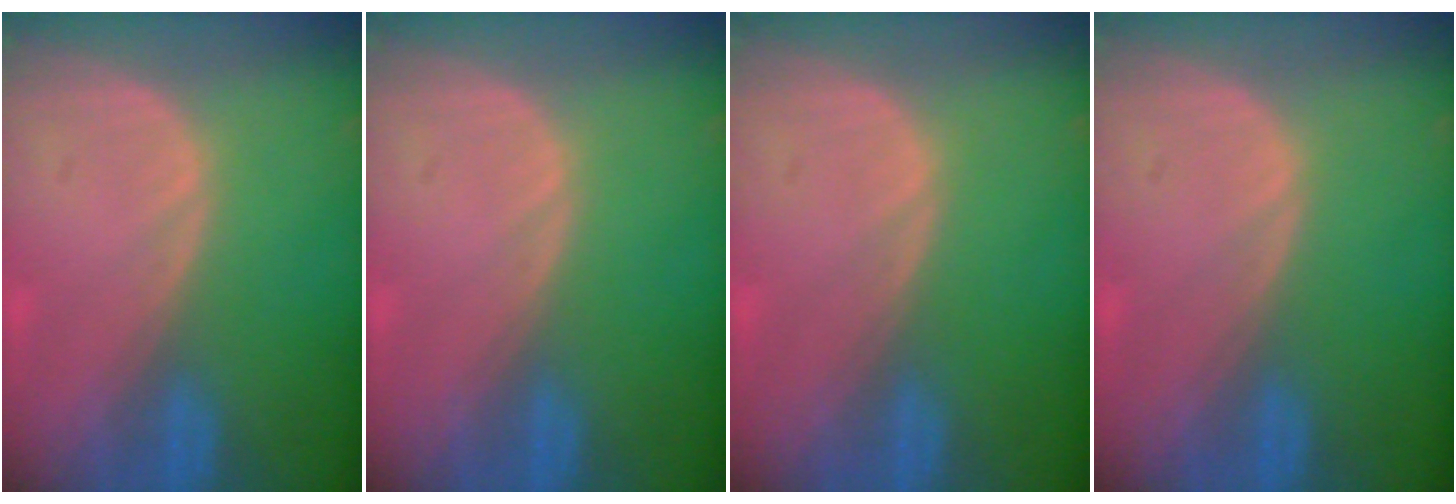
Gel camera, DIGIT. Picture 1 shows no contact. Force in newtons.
{"total": 0.0}
{"total": 0.0}
{"total": 0.0}